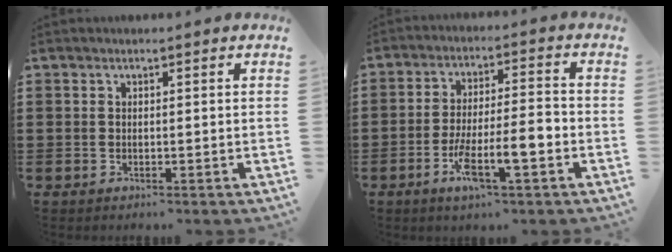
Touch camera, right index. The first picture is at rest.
{"total": 9.1, "force": [-3.6, 2.0, 8.1], "torque": [-0.149, 0.000, -0.064]}